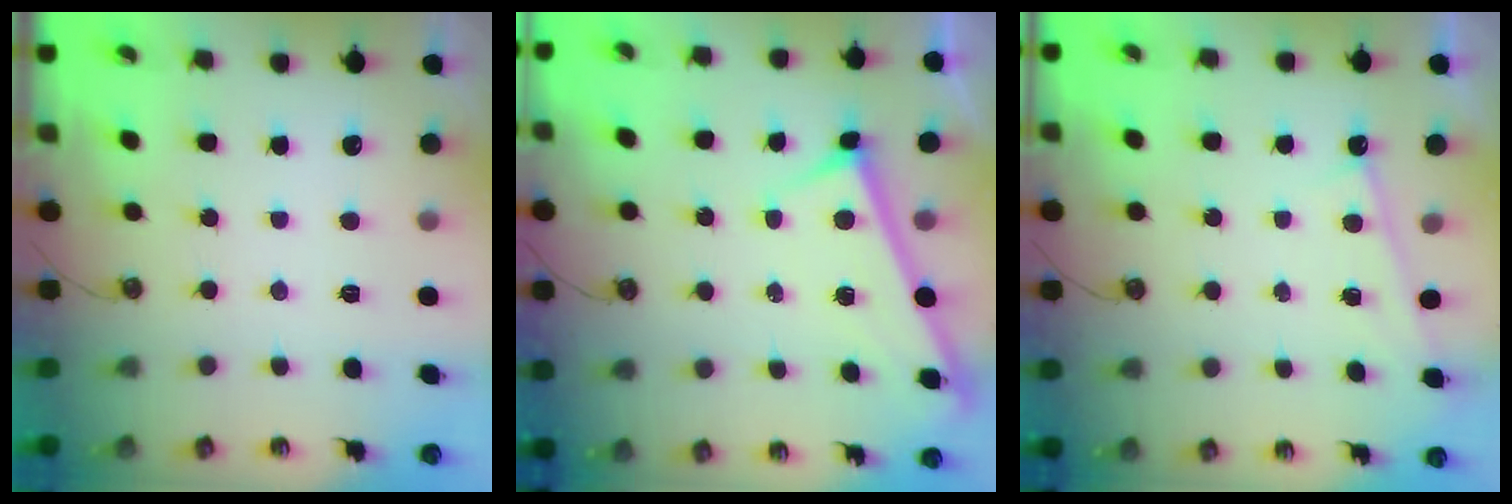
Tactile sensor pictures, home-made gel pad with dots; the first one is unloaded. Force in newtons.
{"total": 3.0, "press": 3.0, "slide": 0.2}
{"total": 0.6, "press": 0.5, "slide": 0.1}